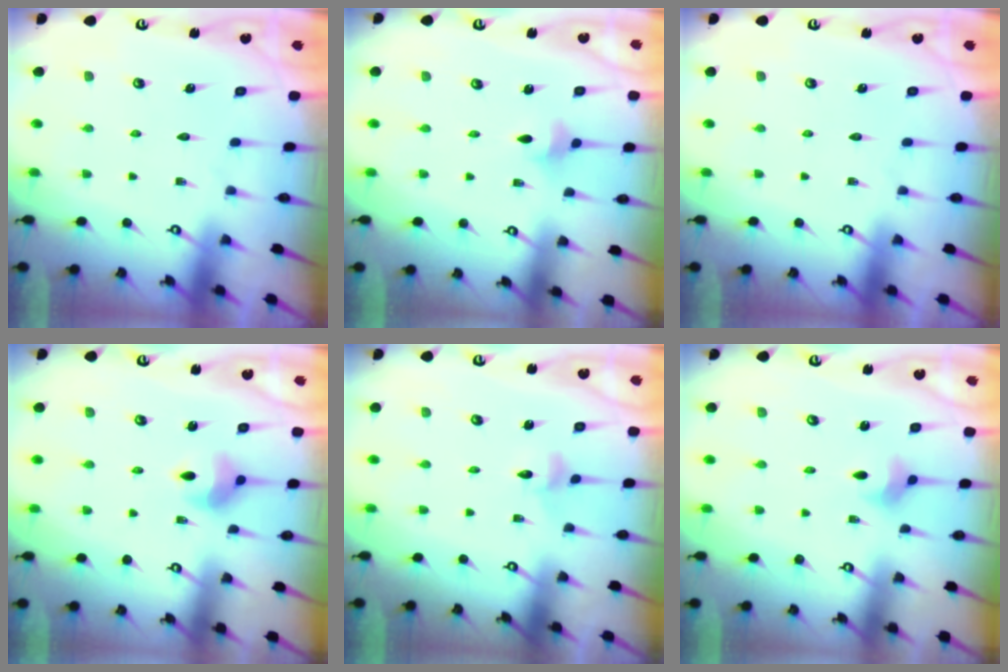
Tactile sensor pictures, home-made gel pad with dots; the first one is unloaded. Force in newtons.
{"total": 2.8, "press": 2.8, "slide": 0.6}
{"total": 0.0}
{"total": 5.5, "press": 5.5, "slide": 0.5}
{"total": 2.8, "press": 2.8, "slide": 0.3}
{"total": 2.5, "press": 2.4, "slide": 0.5}